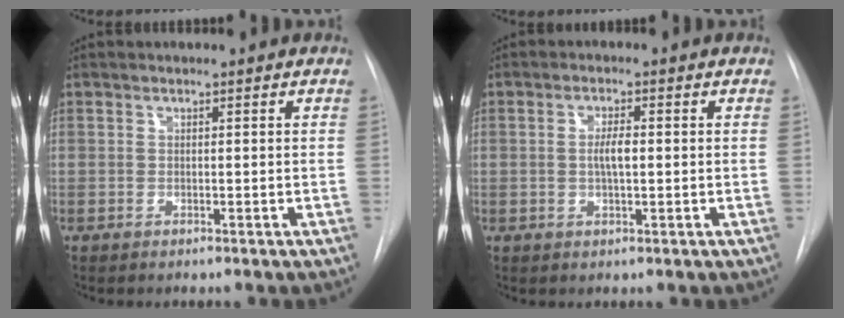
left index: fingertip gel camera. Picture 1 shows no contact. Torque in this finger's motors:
{"motor_torque": [0.32, 0.00, 0.21, 0.02]}